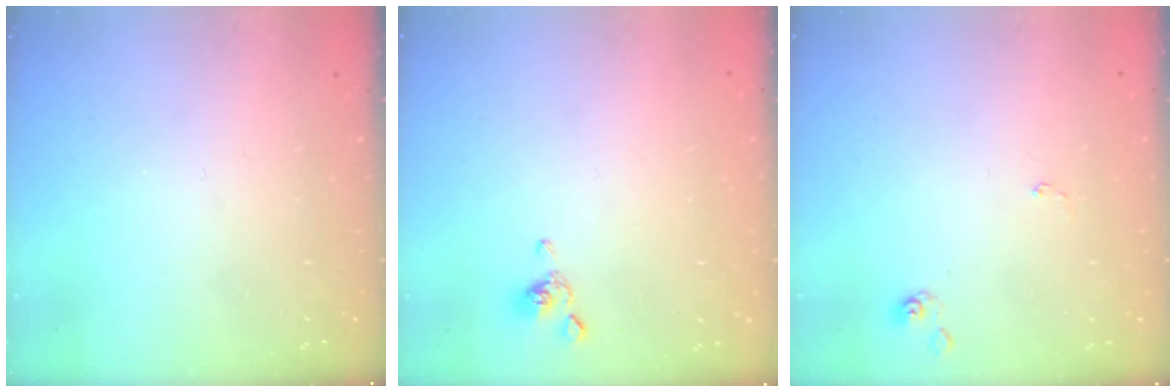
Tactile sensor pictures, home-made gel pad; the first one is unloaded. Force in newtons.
{"total": 2.4, "press": 2.3, "slide": 0.8}
{"total": 0.0}